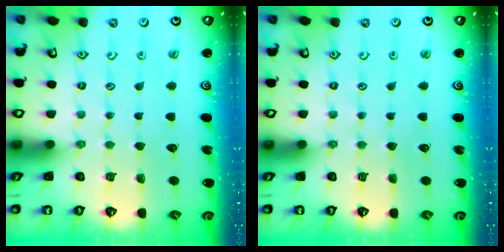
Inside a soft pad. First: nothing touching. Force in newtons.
{"total": 0.0}